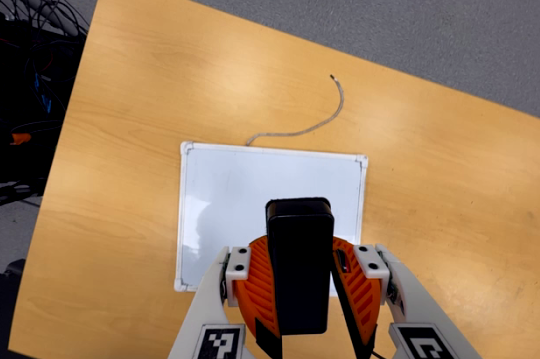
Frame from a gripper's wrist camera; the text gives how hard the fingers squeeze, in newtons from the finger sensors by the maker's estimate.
{"total": 9.6, "left": 9.7, "right": 9.4}